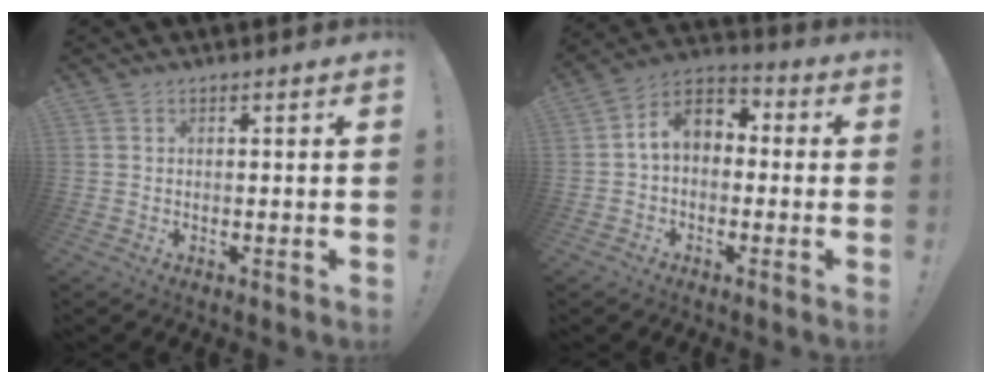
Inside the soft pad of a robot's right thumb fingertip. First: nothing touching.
{"total": 8.5, "force": [0.4, 5.9, 6.1], "torque": [-0.113, 0.020, 0.013]}